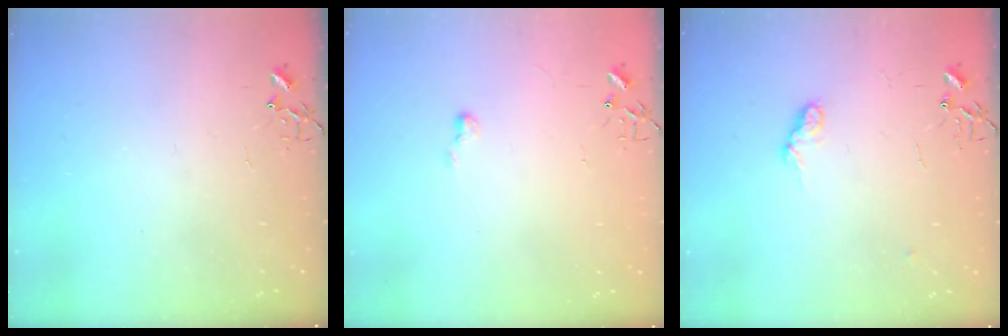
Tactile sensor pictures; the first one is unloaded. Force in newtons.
{"total": 4.5, "press": 4.5, "slide": 0.4}
{"total": 7.7, "press": 7.7, "slide": 0.9}